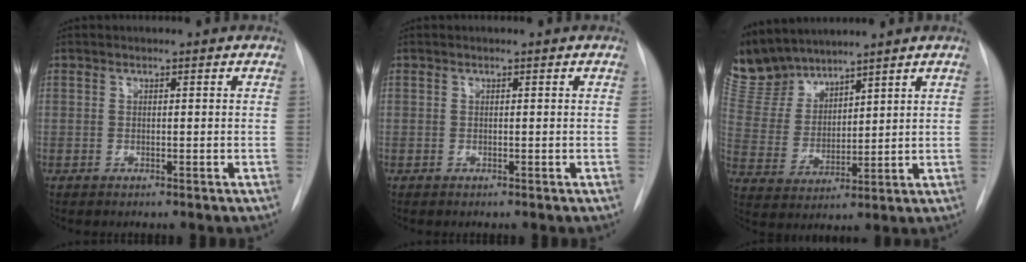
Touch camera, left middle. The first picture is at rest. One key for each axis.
{"total": 0.0}
{"total": 10.2, "fx": 9.8, "fy": 2.4, "fz": 1.6, "tx": -0.050, "ty": 0.003, "tz": 0.217}